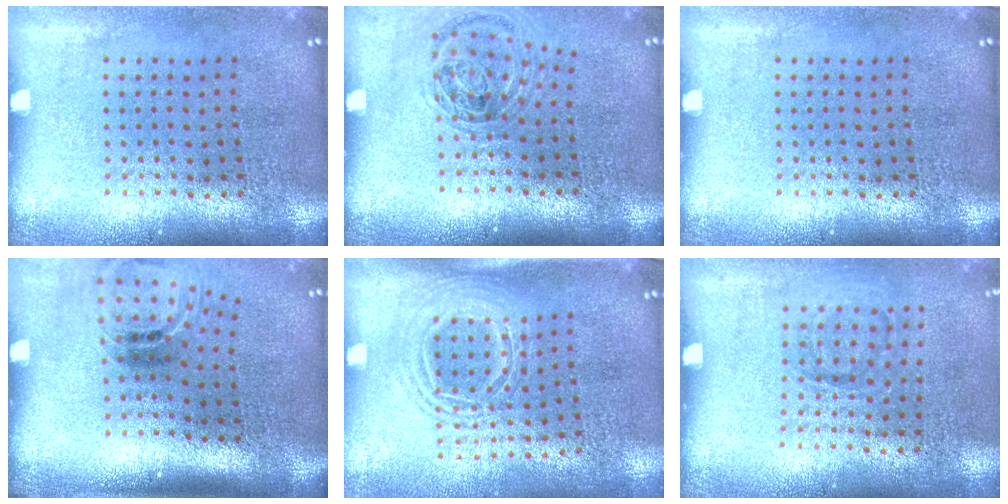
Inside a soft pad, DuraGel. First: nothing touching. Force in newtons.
{"total": 1.1, "press": 1.0, "slide": 0.3}
{"total": 0.0}
{"total": 1.6, "press": 1.0, "slide": 1.2}
{"total": 1.6, "press": 1.3, "slide": 1.0}
{"total": 1.0, "press": 0.7, "slide": 0.7}